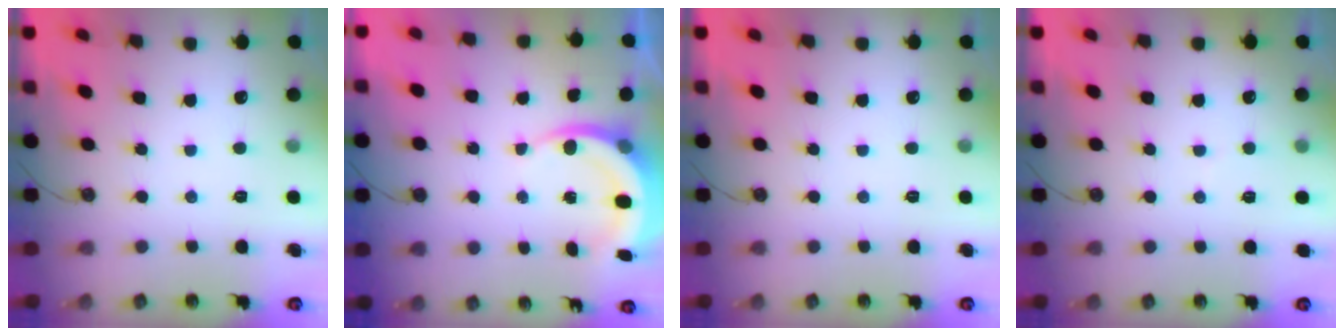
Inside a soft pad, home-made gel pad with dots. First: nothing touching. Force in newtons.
{"total": 6.2, "press": 6.1, "slide": 0.7}
{"total": 0.0}
{"total": 2.7, "press": 2.6, "slide": 0.2}